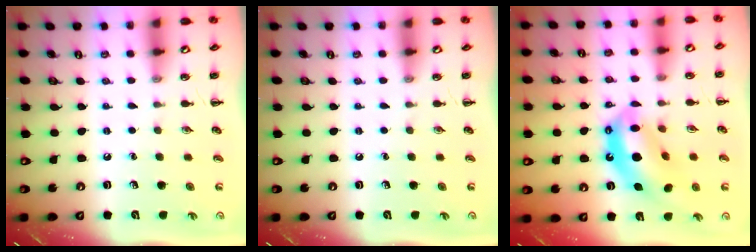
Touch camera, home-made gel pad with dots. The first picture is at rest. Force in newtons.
{"total": 0.0}
{"total": 14.2, "press": 13.7, "slide": 4.0}